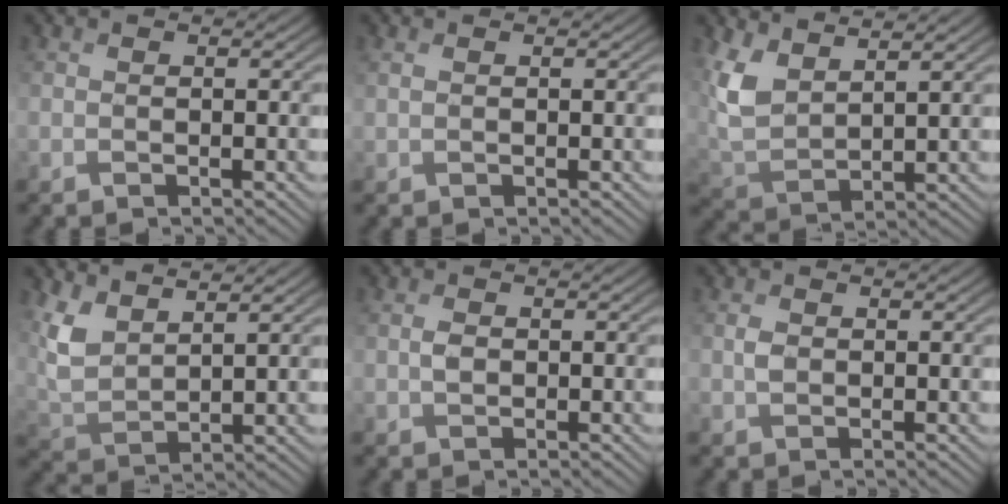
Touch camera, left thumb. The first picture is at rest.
{"total": 0.8, "force": [0.7, -0.2, 0.2], "torque": [-0.004, 0.007, 0.015]}
{"total": 7.2, "force": [4.8, 2.8, 4.5], "torque": [-0.121, 0.006, 0.101]}
{"total": 6.5, "force": [4.8, 2.2, 3.7], "torque": [-0.100, 0.005, 0.103]}
{"total": 1.0, "force": [0.6, 0.5, 0.6], "torque": [-0.012, 0.005, 0.008]}
{"total": 1.2, "force": [0.7, 0.7, 0.8], "torque": [-0.018, 0.005, 0.012]}